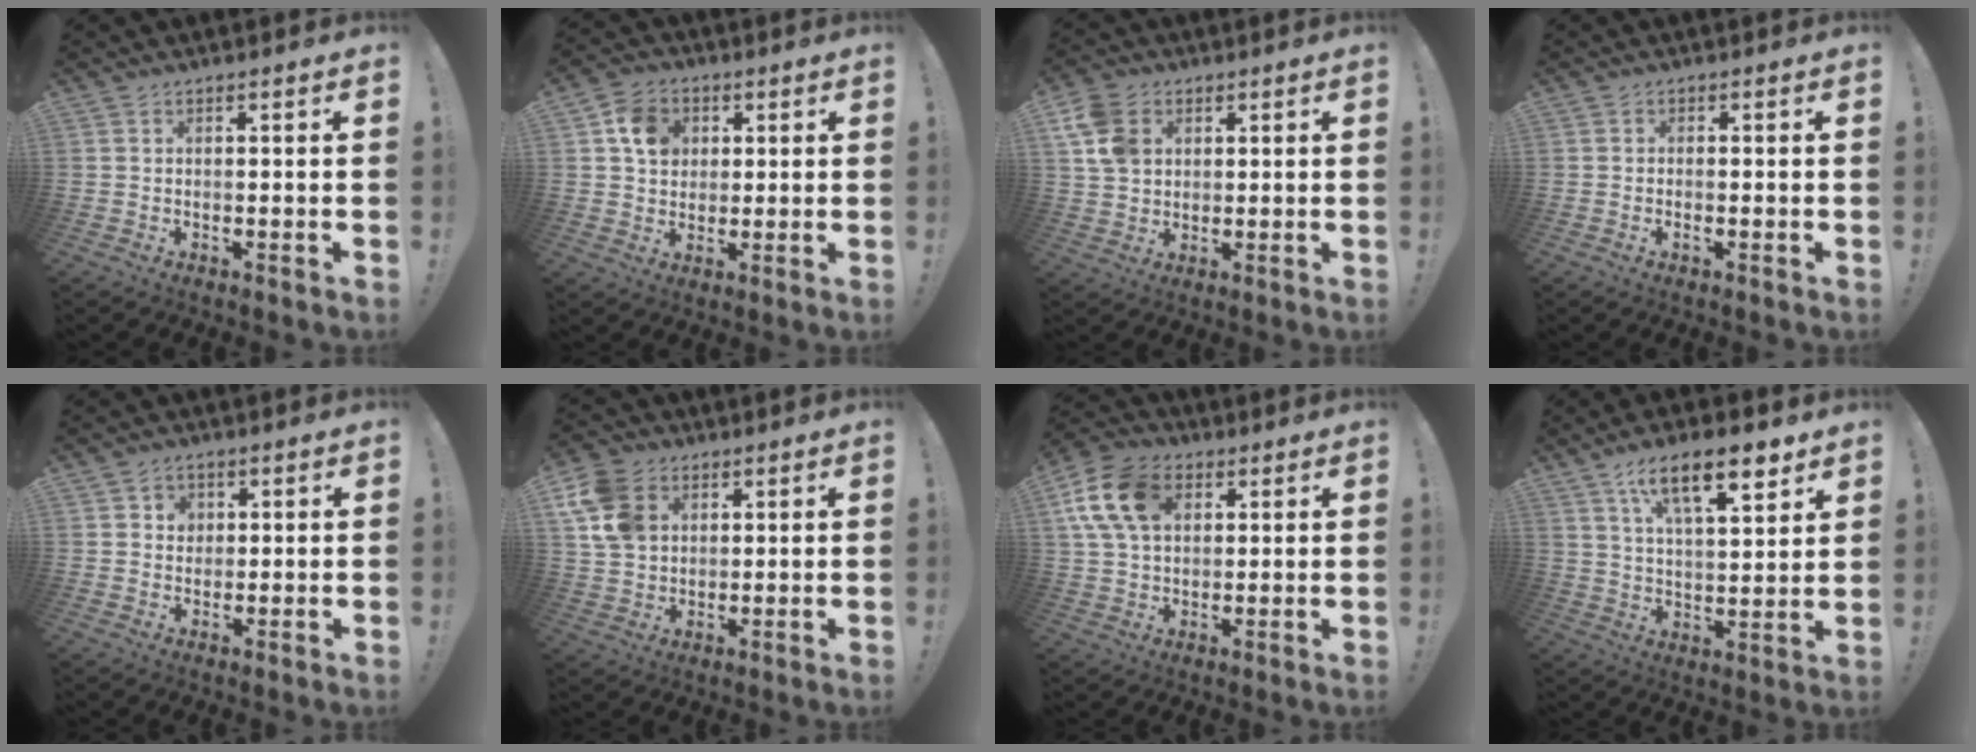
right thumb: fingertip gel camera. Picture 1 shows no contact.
{"total": 9.3, "force": [3.0, 7.9, 3.9], "torque": [-0.047, -0.004, 0.059]}
{"total": 11.0, "force": [3.9, 8.4, 6.0], "torque": [-0.120, 0.001, 0.082]}
{"total": 0.8, "force": [-0.6, 0.1, 0.5], "torque": [-0.006, -0.002, -0.011]}
{"total": 3.3, "force": [1.1, 3.0, 0.7], "torque": [-0.008, -0.004, 0.018]}
{"total": 13.3, "force": [5.2, 10.0, 7.0], "torque": [-0.149, -0.009, 0.107]}
{"total": 15.3, "force": [5.1, 10.7, 9.6], "torque": [-0.175, -0.003, 0.102]}
{"total": 15.3, "force": [8.9, 5.0, 11.4], "torque": [-0.178, -0.036, 0.144]}